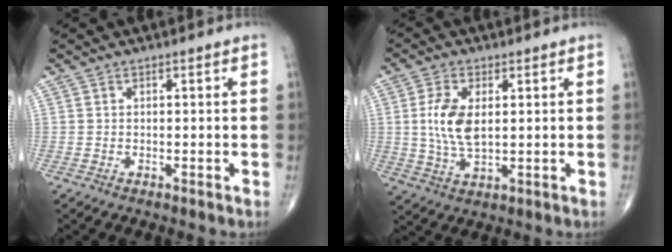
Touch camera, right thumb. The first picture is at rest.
{"total": 8.1, "force": [1.1, 4.1, 6.9], "torque": [-0.144, -0.008, 0.023]}